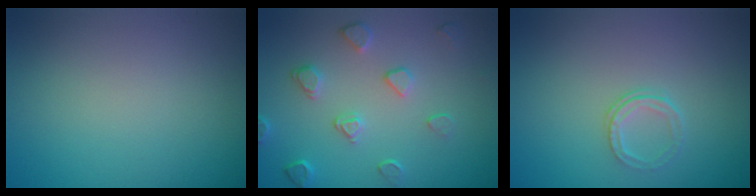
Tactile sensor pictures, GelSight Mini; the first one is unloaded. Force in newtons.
{"total": 2.4, "press": 1.9, "slide": 1.4}
{"total": 1.3, "press": 0.9, "slide": 0.9}